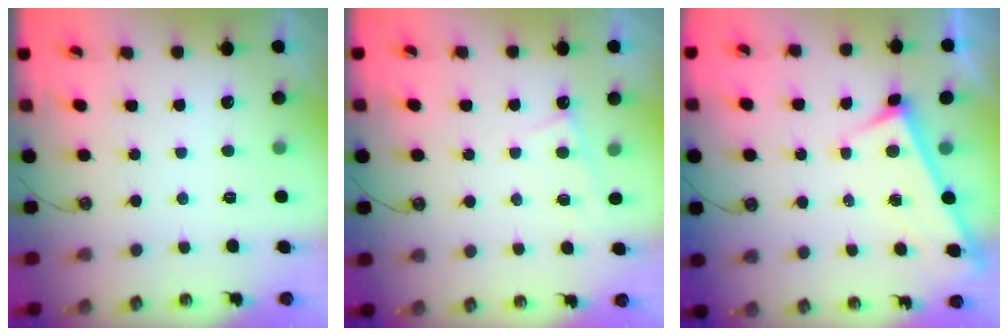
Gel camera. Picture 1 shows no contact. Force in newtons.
{"total": 2.2, "press": 2.2, "slide": 0.2}
{"total": 3.1, "press": 3.1, "slide": 0.2}